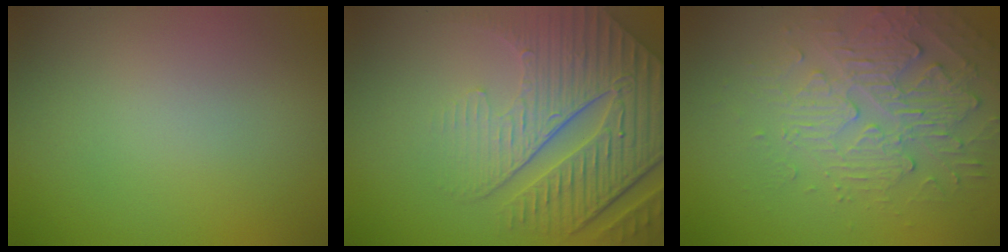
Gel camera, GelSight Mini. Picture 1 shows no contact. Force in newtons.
{"total": 9.0, "press": 6.3, "slide": 6.5}
{"total": 3.9, "press": 3.5, "slide": 1.8}